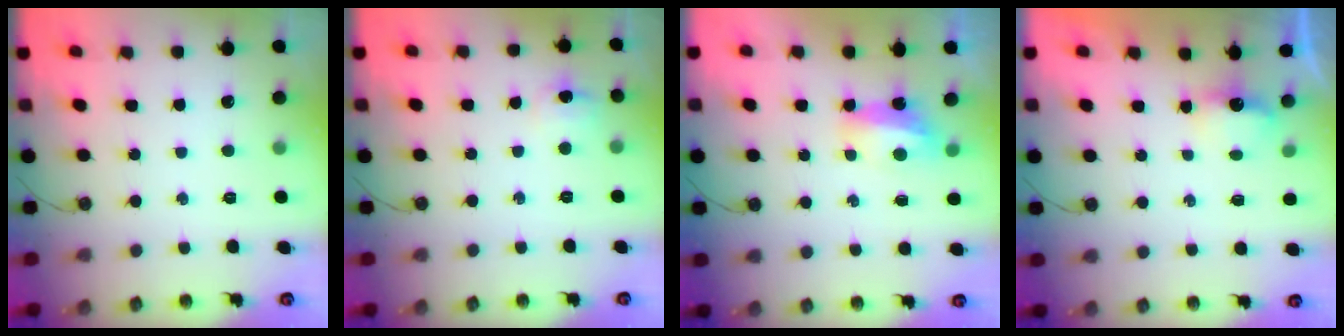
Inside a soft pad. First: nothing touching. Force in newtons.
{"total": 5.8, "press": 5.7, "slide": 0.7}
{"total": 6.9, "press": 6.9, "slide": 0.5}
{"total": 4.0, "press": 3.9, "slide": 0.6}